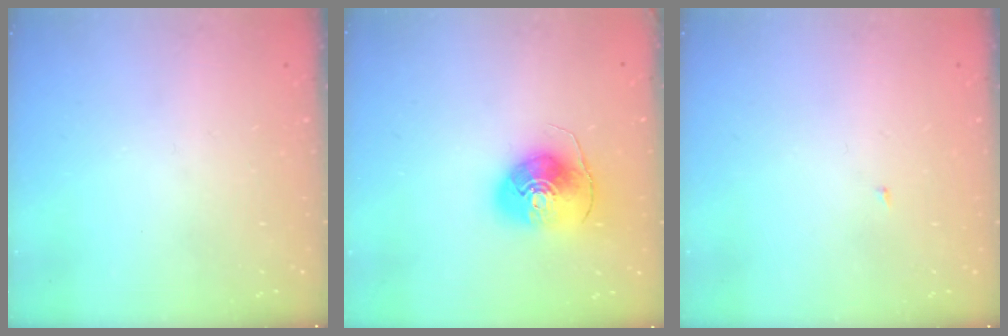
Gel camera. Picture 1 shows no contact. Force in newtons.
{"total": 10.0, "press": 9.9, "slide": 1.4}
{"total": 1.8, "press": 1.8, "slide": 0.2}